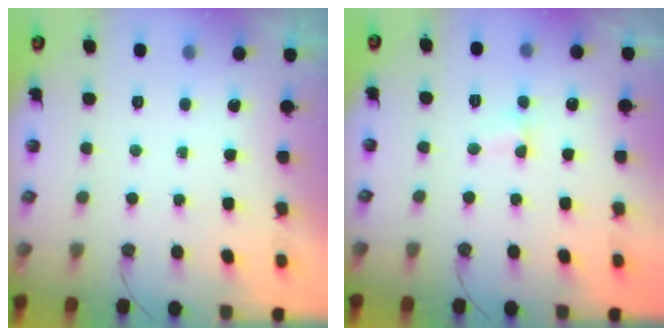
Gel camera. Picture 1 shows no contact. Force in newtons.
{"total": 1.6, "press": 1.3, "slide": 0.9}